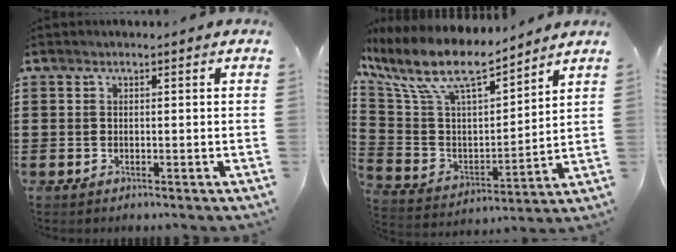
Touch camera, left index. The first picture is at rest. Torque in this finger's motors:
{"motor_torque": [0.50, -0.44, 1.05, 0.21]}